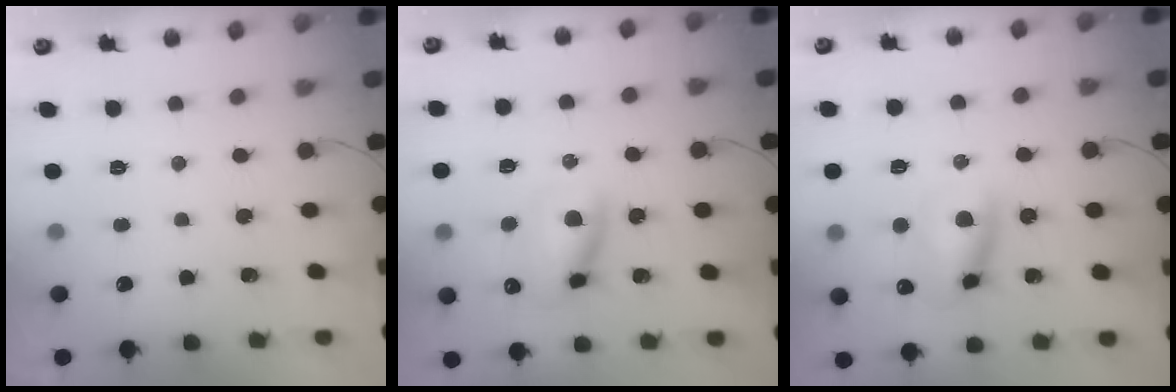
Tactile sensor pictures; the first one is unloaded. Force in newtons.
{"total": 11.9, "press": 11.8, "slide": 2.0}
{"total": 10.5, "press": 10.4, "slide": 1.6}